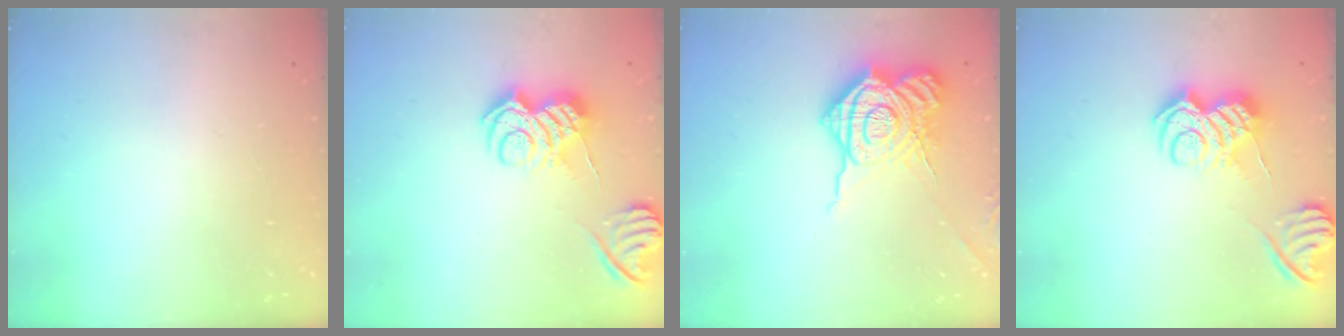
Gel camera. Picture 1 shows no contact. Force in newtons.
{"total": 10.0, "press": 10.0, "slide": 0.8}
{"total": 19.4, "press": 19.4, "slide": 1.3}
{"total": 10.0, "press": 10.0, "slide": 0.8}